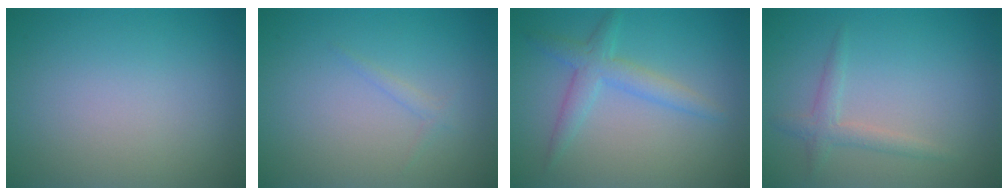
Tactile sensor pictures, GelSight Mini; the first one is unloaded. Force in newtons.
{"total": 0.8, "press": 0.8, "slide": 0.1}
{"total": 2.7, "press": 2.7, "slide": 0.0}
{"total": 1.7, "press": 1.7, "slide": 0.0}